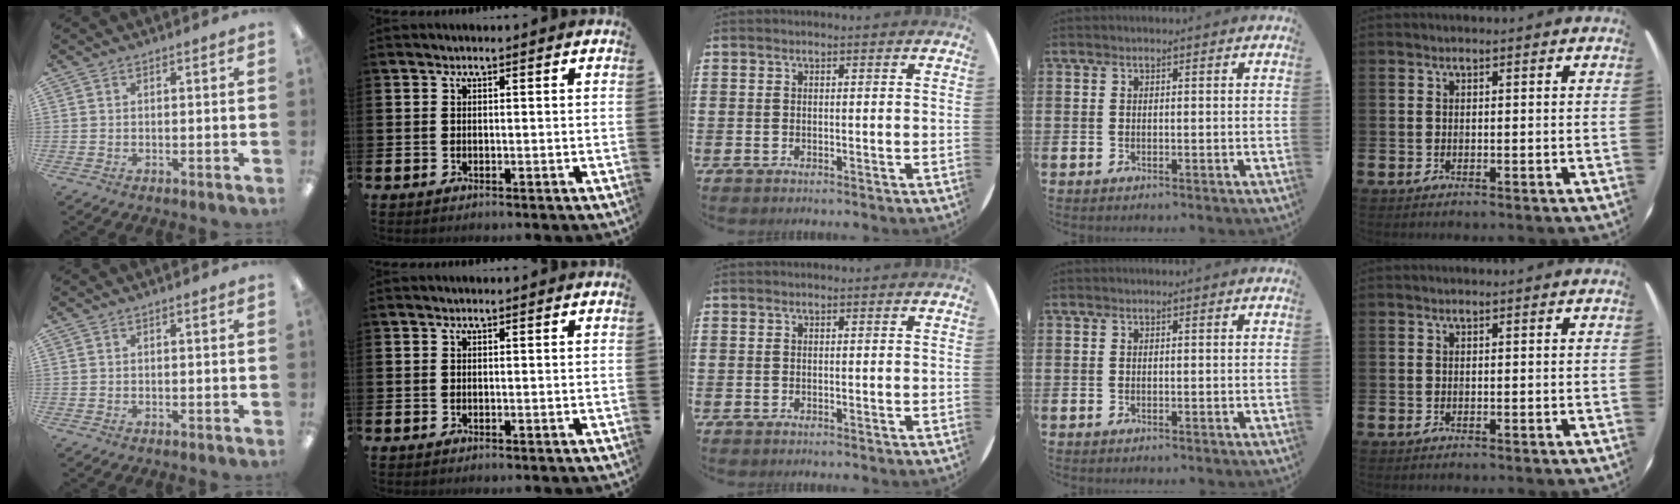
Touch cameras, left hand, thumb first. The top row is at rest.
{}